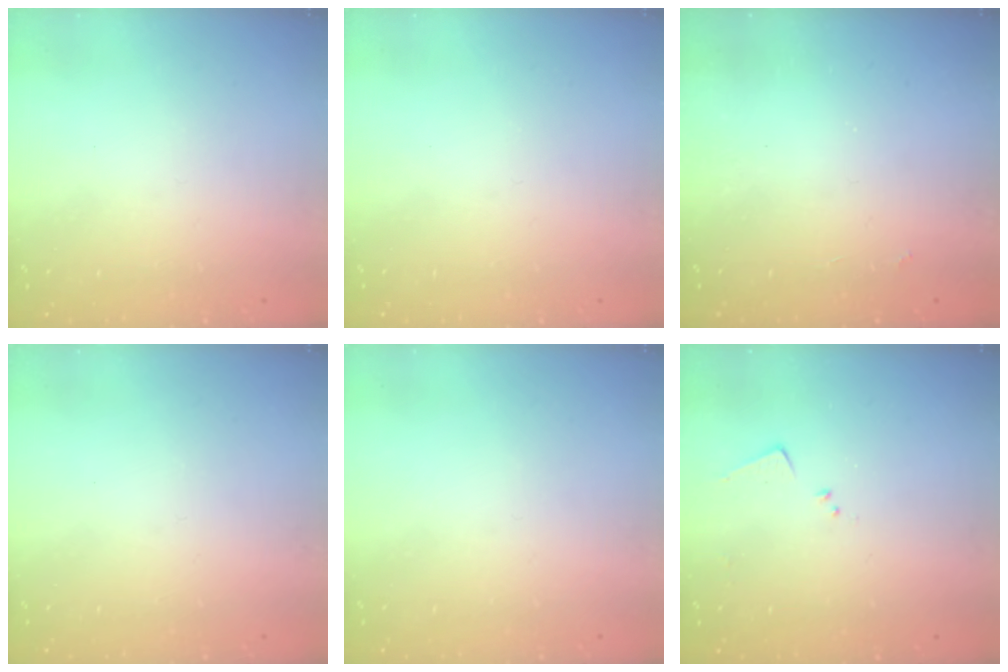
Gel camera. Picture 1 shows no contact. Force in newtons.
{"total": 0.0}
{"total": 2.5, "press": 2.4, "slide": 0.4}
{"total": 0.0}
{"total": 0.0}
{"total": 5.8, "press": 5.7, "slide": 0.8}